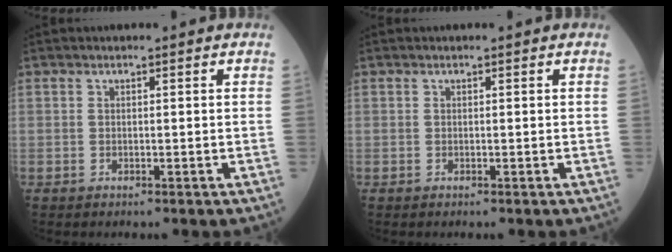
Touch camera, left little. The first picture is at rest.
{"total": 0.0}